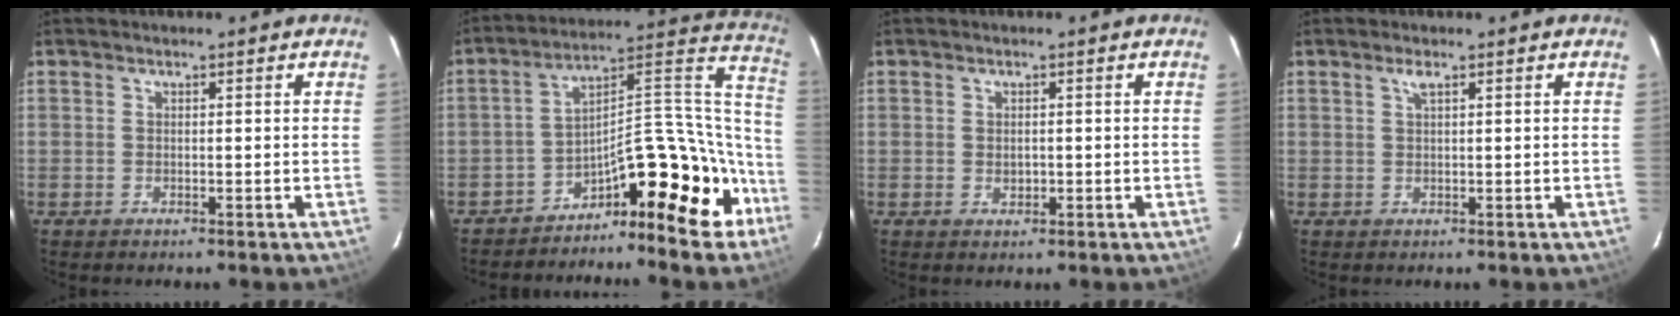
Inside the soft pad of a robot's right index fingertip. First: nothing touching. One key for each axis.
{"total": 17.0, "fx": -13.6, "fy": 5.8, "fz": 8.3, "tx": -0.083, "ty": 0.081, "tz": -0.212}
{"total": 1.5, "fx": -0.2, "fy": 1.2, "fz": 0.9, "tx": -0.013, "ty": 0.001, "tz": -0.003}
{"total": 1.1, "fx": 0.6, "fy": 0.1, "fz": 0.9, "tx": -0.020, "ty": 0.005, "tz": 0.012}